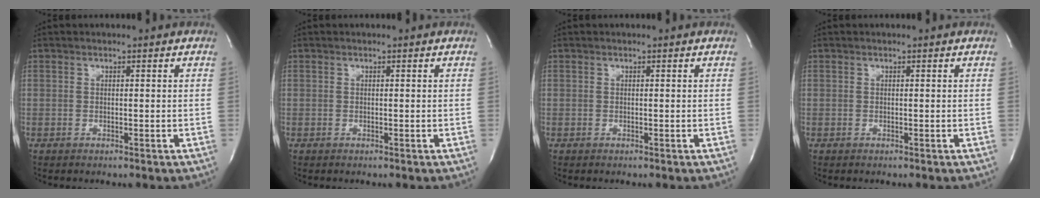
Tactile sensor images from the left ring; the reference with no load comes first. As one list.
[{"total": 0.0}, {"total": 0.0}, {"total": 0.0}]